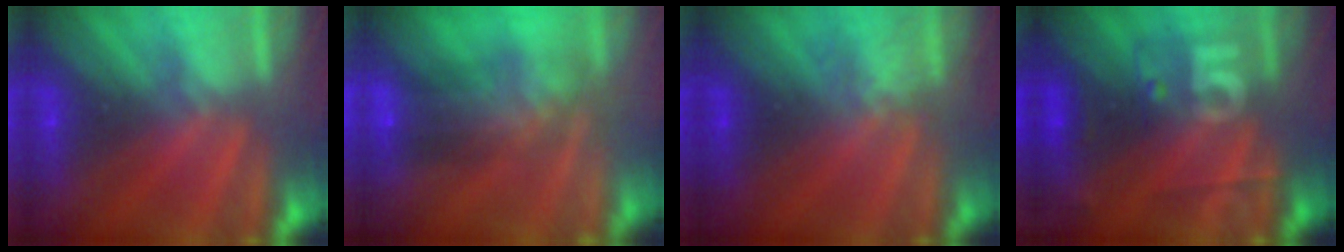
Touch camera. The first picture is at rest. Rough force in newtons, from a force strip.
{"total": 7.0}
{"total": 1.9}
{"total": 2.4}